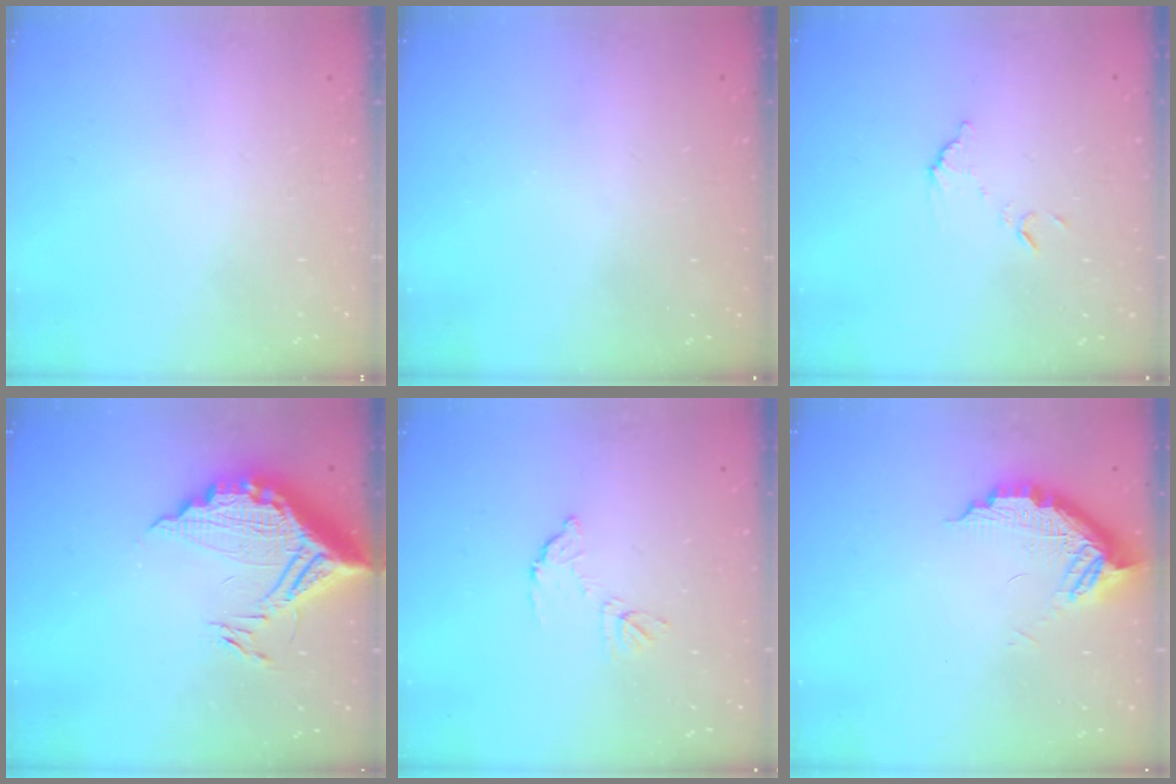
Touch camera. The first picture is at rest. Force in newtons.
{"total": 2.9, "press": 2.8, "slide": 0.9}
{"total": 7.2, "press": 7.2, "slide": 0.2}
{"total": 16.3, "press": 16.3, "slide": 1.3}
{"total": 7.7, "press": 7.7, "slide": 0.4}
{"total": 10.5, "press": 10.5, "slide": 0.9}